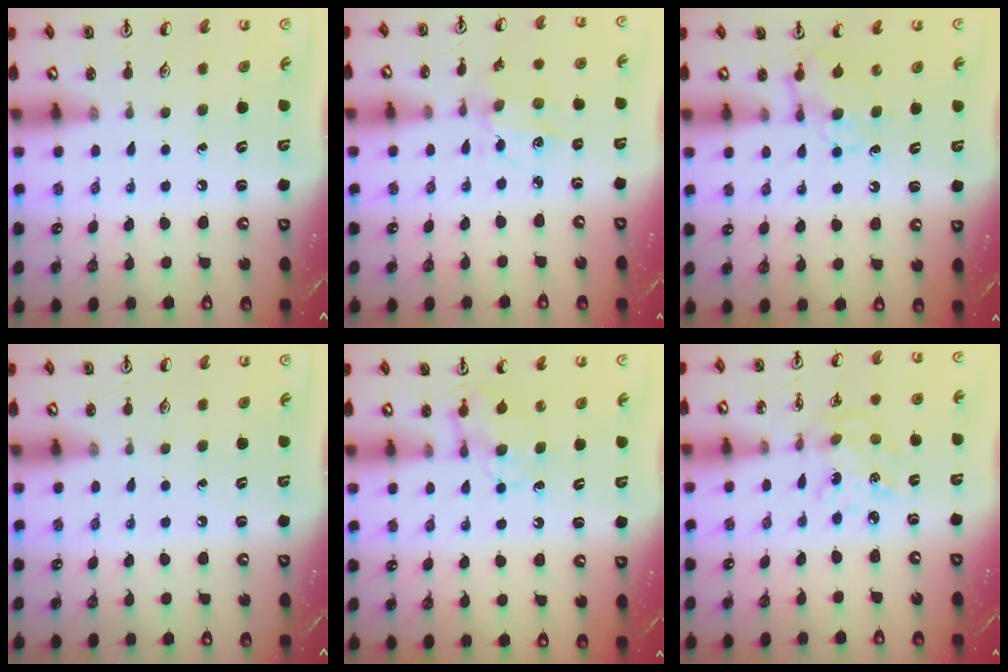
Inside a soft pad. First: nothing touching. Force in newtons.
{"total": 2.1, "press": 2.0, "slide": 0.6}
{"total": 4.7, "press": 4.6, "slide": 0.8}
{"total": 0.0}
{"total": 4.7, "press": 4.6, "slide": 0.8}
{"total": 4.1, "press": 4.1, "slide": 0.3}